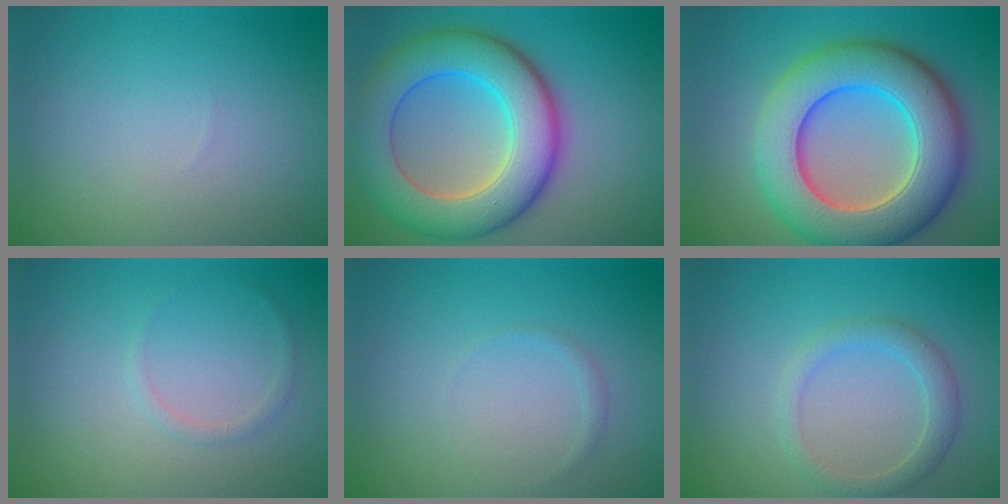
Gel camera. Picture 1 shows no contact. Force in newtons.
{"total": 10.1, "press": 10.1, "slide": 0.2}
{"total": 11.1, "press": 11.0, "slide": 0.4}
{"total": 0.8, "press": 0.8, "slide": 0.0}
{"total": 0.6, "press": 0.6, "slide": 0.0}
{"total": 2.3, "press": 2.3, "slide": 0.1}